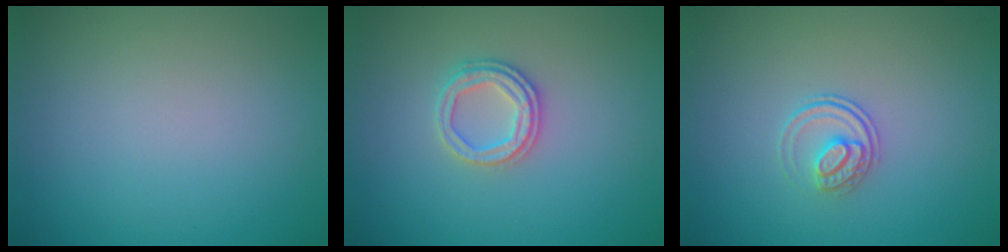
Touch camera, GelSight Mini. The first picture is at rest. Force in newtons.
{"total": 2.4, "press": 2.3, "slide": 0.7}
{"total": 2.0, "press": 1.4, "slide": 1.3}